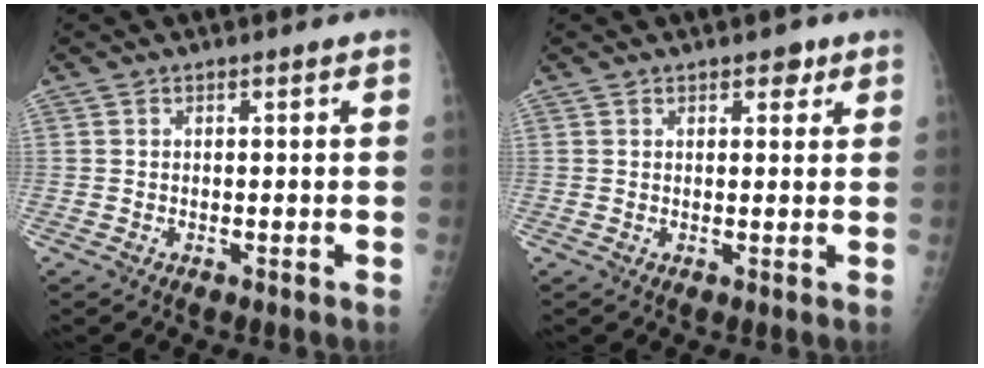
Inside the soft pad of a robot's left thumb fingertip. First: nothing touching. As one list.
[{"total": 2.4, "force": [1.4, 1.3, 1.4], "torque": [-0.003, -0.004, 0.017]}]